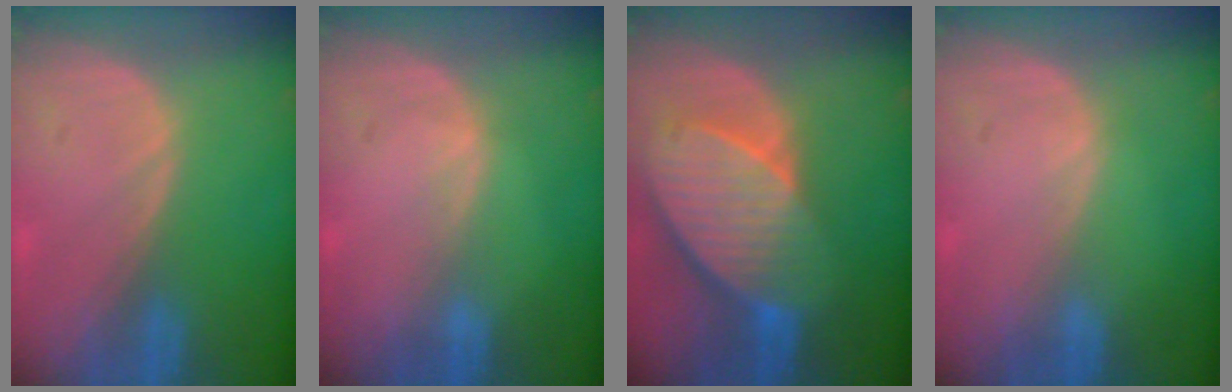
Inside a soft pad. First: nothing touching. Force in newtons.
{"total": 0.6, "press": 0.5, "slide": 0.2}
{"total": 10.3, "press": 9.0, "slide": 5.0}
{"total": 0.0}